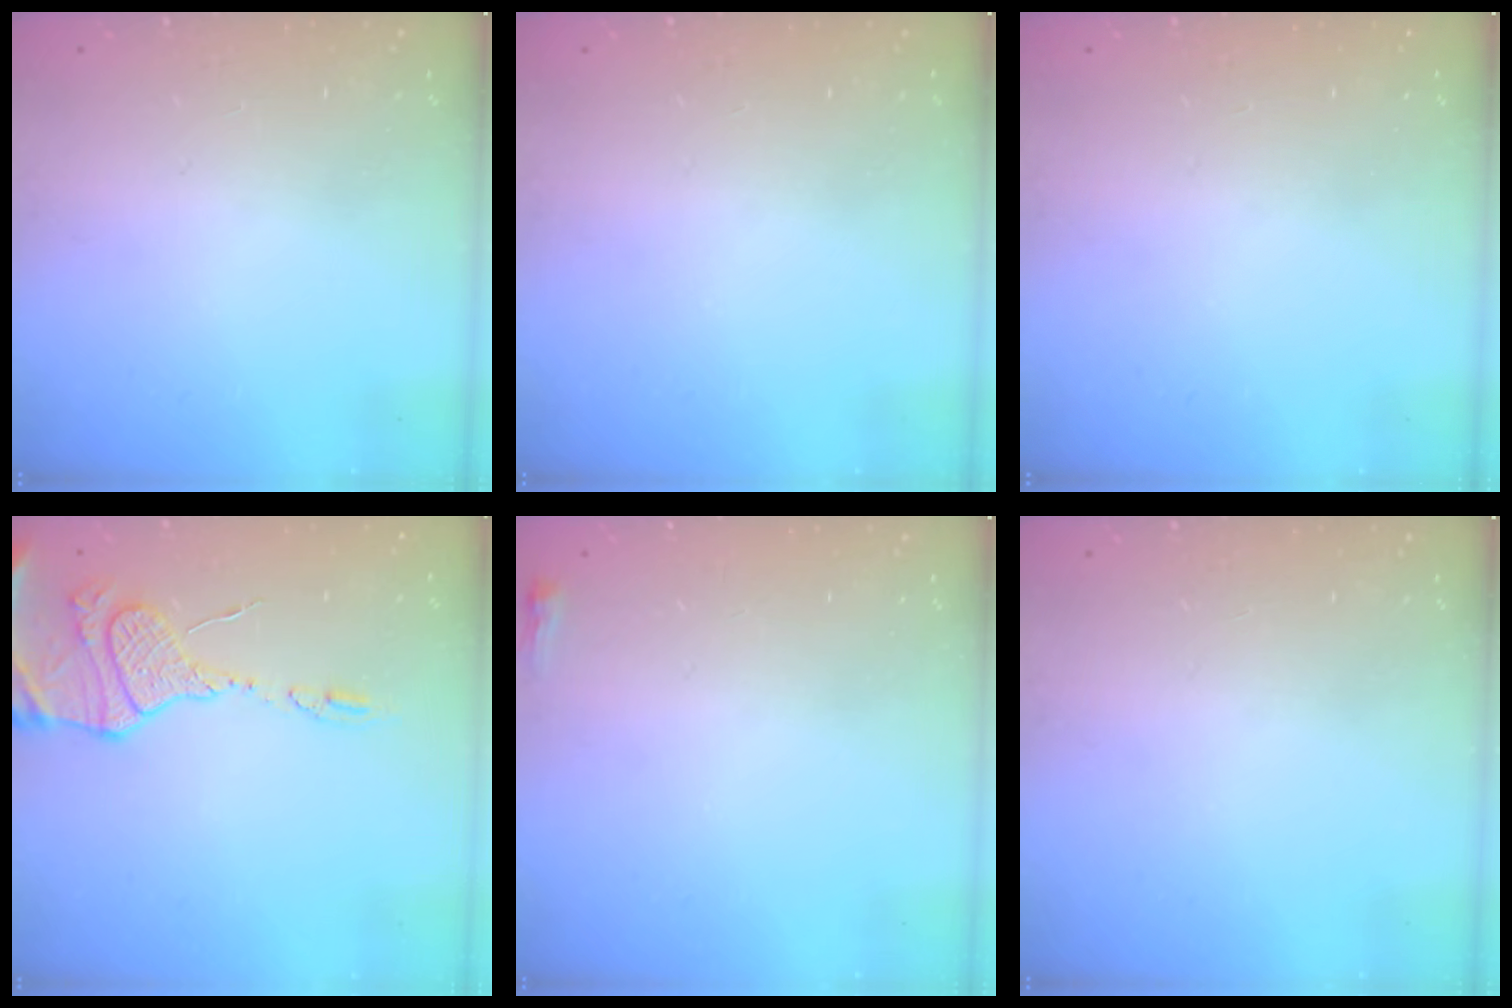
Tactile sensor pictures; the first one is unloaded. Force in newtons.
{"total": 0.0}
{"total": 0.0}
{"total": 13.6, "press": 13.5, "slide": 1.1}
{"total": 2.2, "press": 2.2, "slide": 0.6}
{"total": 0.0}